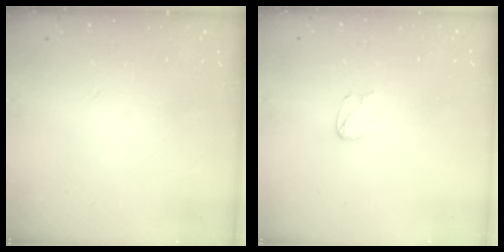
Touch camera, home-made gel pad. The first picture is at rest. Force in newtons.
{"total": 3.1, "press": 3.1, "slide": 0.3}